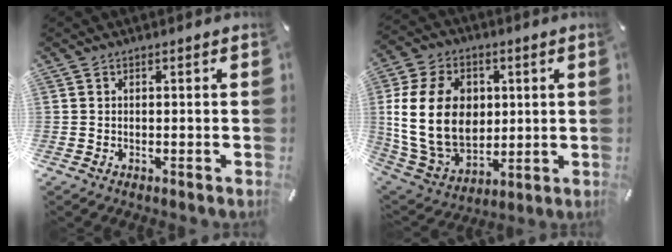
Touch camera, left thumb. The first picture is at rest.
{"total": 19.2, "force": [2.5, 14.7, 12.1], "torque": [-0.259, -0.004, 0.046]}